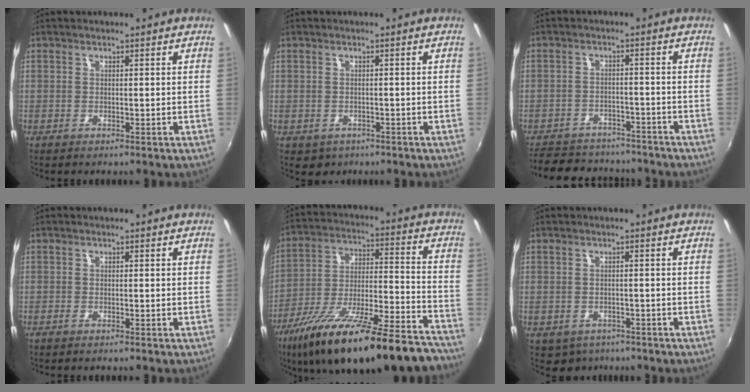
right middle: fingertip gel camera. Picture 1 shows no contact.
{"total": 2.4, "force": [-0.9, 2.1, 0.7], "torque": [-0.020, -0.005, -0.008]}
{"total": 15.3, "force": [-12.9, 6.4, 5.1], "torque": [-0.126, 0.015, -0.177]}
{"total": 0.9, "force": [-0.8, 0.1, 0.4], "torque": [-0.009, -0.003, -0.016]}
{"total": 28.9, "force": [-22.2, 6.5, 17.3], "torque": [-0.280, -0.044, -0.332]}
{"total": 3.9, "force": [-2.5, 2.9, 0.9], "torque": [-0.026, -0.009, -0.030]}